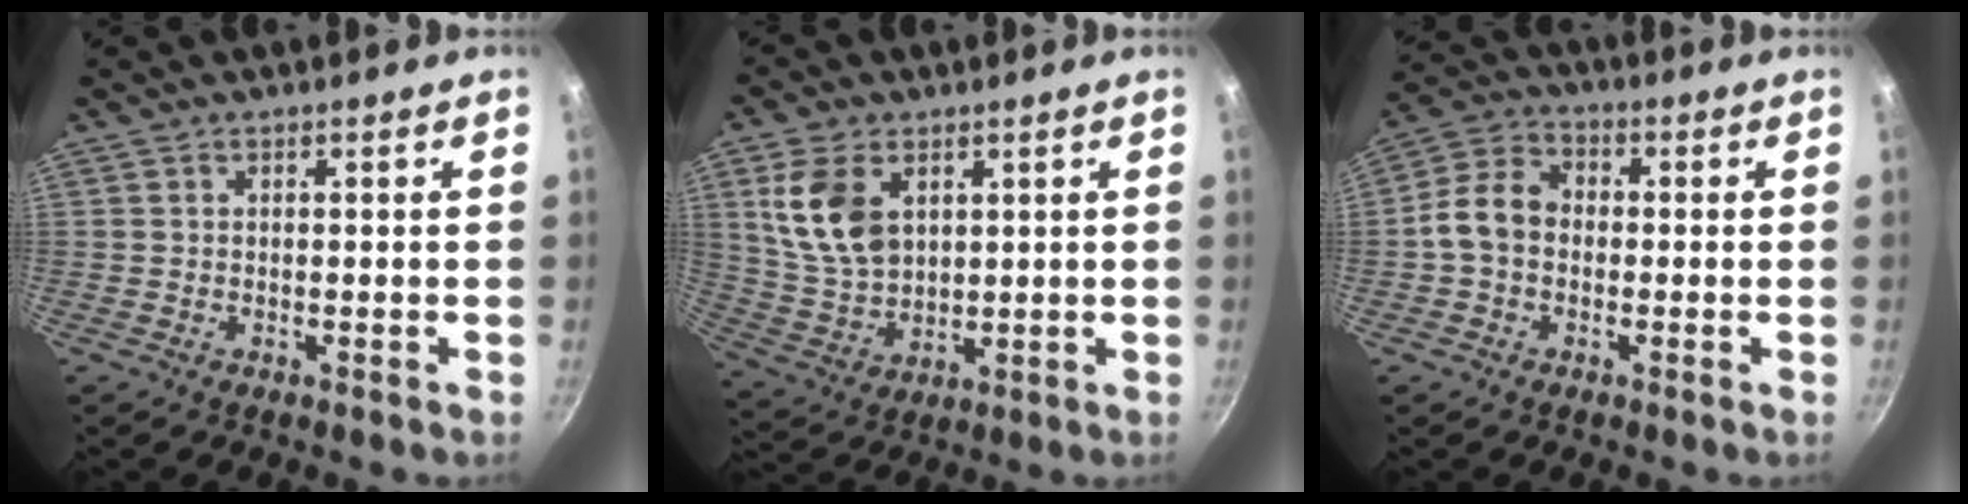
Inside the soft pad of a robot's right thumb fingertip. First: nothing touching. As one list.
[{"total": 11.9, "force": [3.8, 7.8, 8.1], "torque": [-0.143, -0.022, 0.086]}, {"total": 8.0, "force": [-0.8, 6.1, 5.0], "torque": [-0.074, 0.025, -0.034]}]